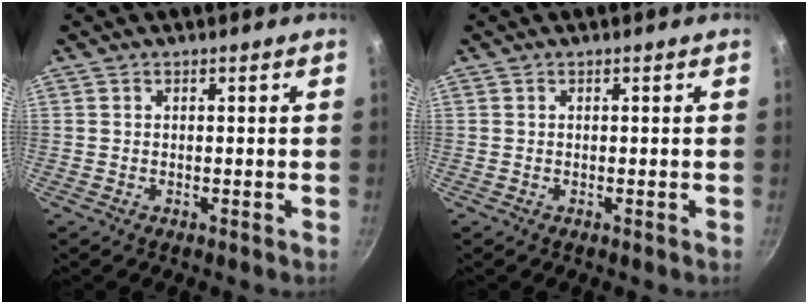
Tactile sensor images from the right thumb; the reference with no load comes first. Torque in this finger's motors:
{"motor_torque": [0.17, 0.16, 0.19, 0.10, 0.02]}